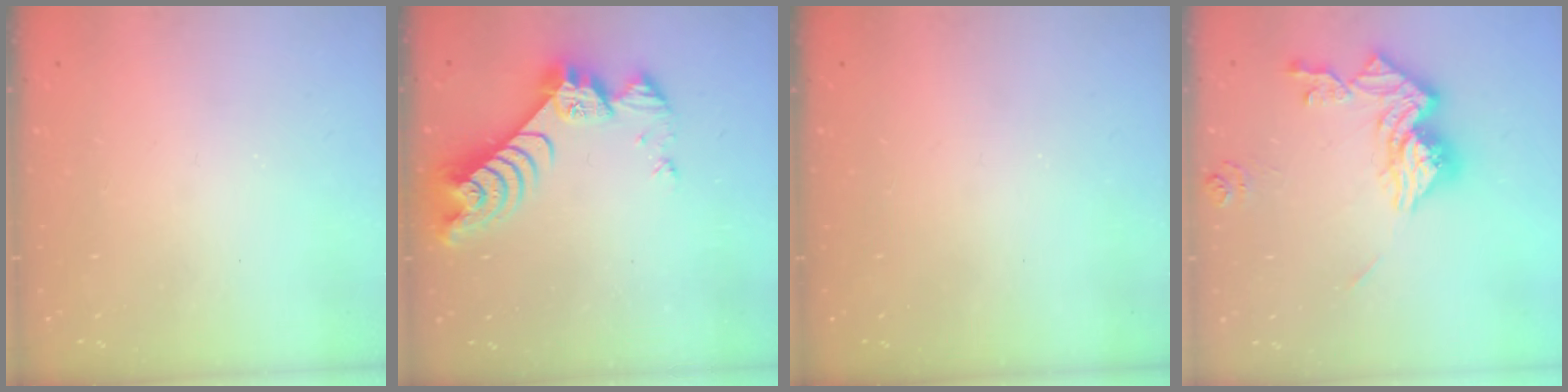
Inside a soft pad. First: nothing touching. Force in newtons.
{"total": 9.9, "press": 9.9, "slide": 0.9}
{"total": 0.0}
{"total": 14.1, "press": 14.0, "slide": 1.5}